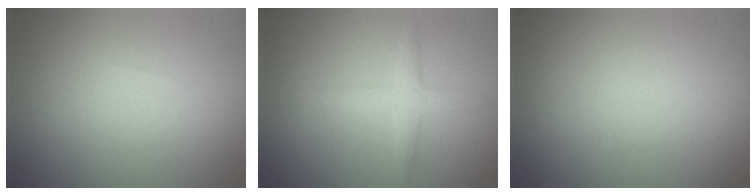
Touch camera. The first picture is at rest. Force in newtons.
{"total": 2.2, "press": 2.2, "slide": 0.1}
{"total": 0.0}